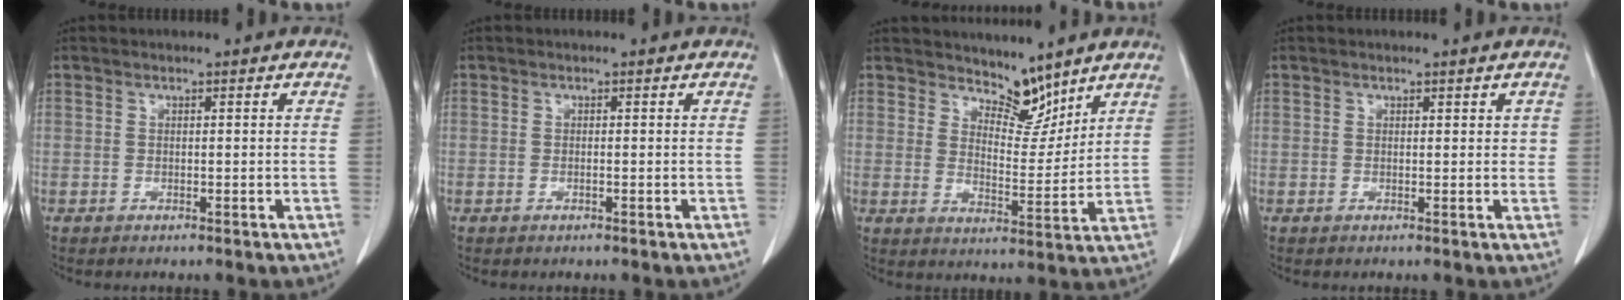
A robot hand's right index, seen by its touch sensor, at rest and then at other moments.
{"total": 0.0}
{"total": 6.3, "force": [5.6, 2.3, 1.8], "torque": [-0.024, -0.008, 0.101]}
{"total": 1.3, "force": [0.7, 0.8, 0.7], "torque": [0.001, 0.000, 0.008]}